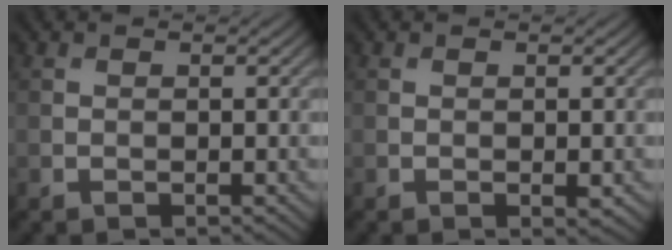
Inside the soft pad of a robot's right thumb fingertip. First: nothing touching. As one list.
[{"total": 0.9, "force": [-0.3, 0.2, 0.8], "torque": [-0.014, -0.004, -0.003]}]